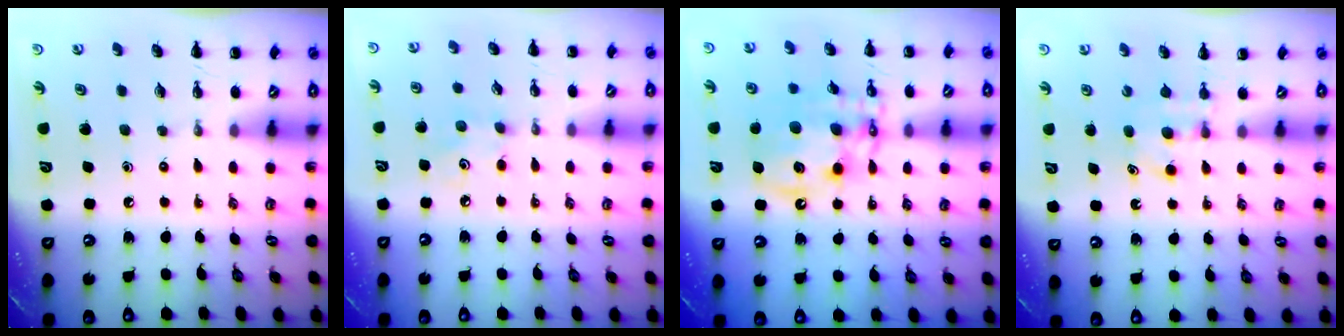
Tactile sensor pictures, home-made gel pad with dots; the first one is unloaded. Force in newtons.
{"total": 3.6, "press": 3.5, "slide": 0.9}
{"total": 14.1, "press": 13.7, "slide": 3.3}
{"total": 5.0, "press": 4.8, "slide": 1.4}